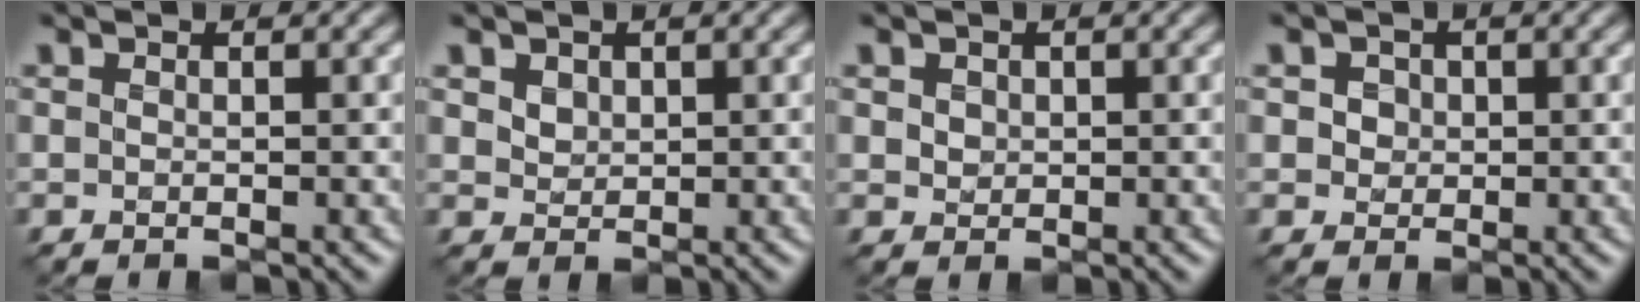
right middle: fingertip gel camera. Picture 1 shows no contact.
{"total": 2.3, "force": [1.1, 1.6, 1.1], "torque": [-0.032, -0.001, 0.026]}
{"total": 1.6, "force": [0.7, 1.3, 0.7], "torque": [-0.022, 0.001, 0.018]}
{"total": 2.9, "force": [1.0, 2.3, 1.5], "torque": [-0.038, 0.007, 0.015]}